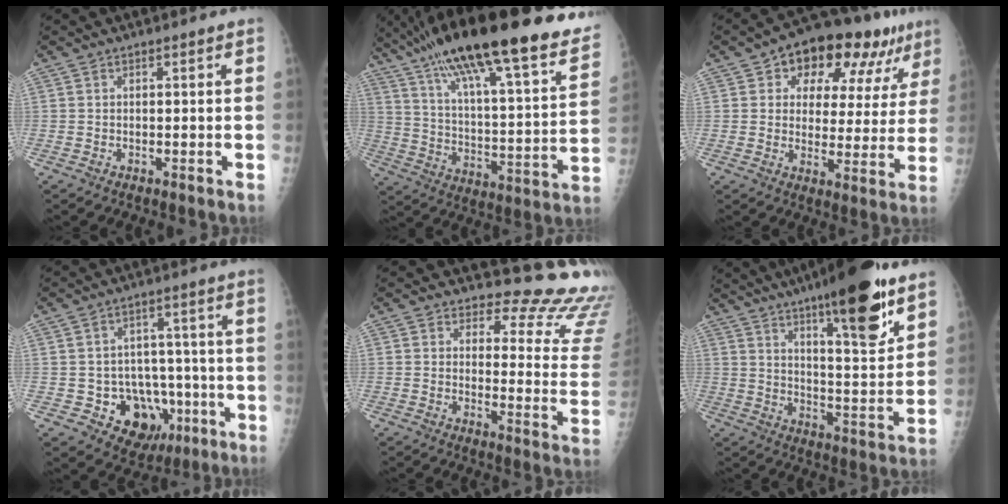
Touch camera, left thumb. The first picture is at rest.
{"total": 34.7, "force": [23.7, 7.7, 24.2], "torque": [-0.364, -0.031, 0.357]}
{"total": 17.9, "force": [9.7, 10.1, 11.1], "torque": [-0.092, -0.004, 0.134]}
{"total": 12.3, "force": [-3.9, 9.9, 6.0], "torque": [-0.038, 0.026, -0.042]}
{"total": 17.8, "force": [17.1, 4.3, 2.2], "torque": [0.030, -0.181, 0.167]}
{"total": 19.1, "force": [11.8, 4.1, 14.4], "torque": [-0.188, -0.068, 0.182]}